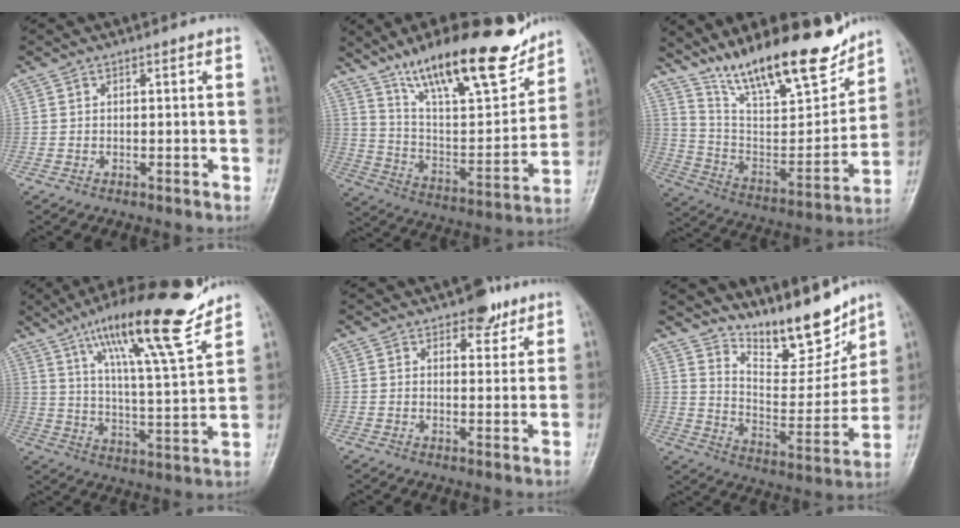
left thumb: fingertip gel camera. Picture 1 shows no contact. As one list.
[{"total": 24.3, "force": [17.0, 7.3, 15.7], "torque": [-0.213, -0.068, 0.287]}, {"total": 23.0, "force": [17.2, 6.8, 13.7], "torque": [-0.184, -0.083, 0.298]}, {"total": 19.8, "force": [14.0, 2.7, 13.8], "torque": [-0.203, -0.065, 0.232]}, {"total": 5.1, "force": [3.5, 2.7, 2.6], "torque": [-0.008, -0.018, 0.048]}, {"total": 17.3, "force": [13.6, 6.0, 8.8], "torque": [-0.087, -0.092, 0.227]}]